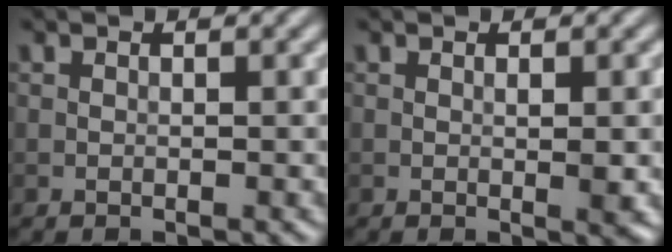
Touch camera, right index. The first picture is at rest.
{"total": 1.6, "force": [0.0, 0.2, 1.6], "torque": [-0.023, -0.003, 0.000]}